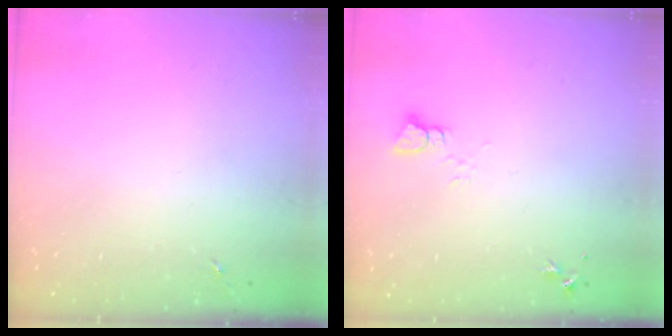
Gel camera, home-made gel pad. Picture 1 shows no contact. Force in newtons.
{"total": 2.2, "press": 2.2, "slide": 0.2}